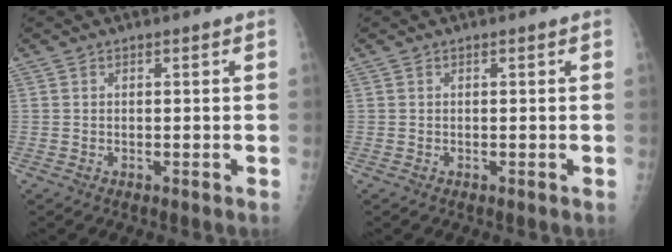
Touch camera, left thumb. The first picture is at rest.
{"total": 0.0}